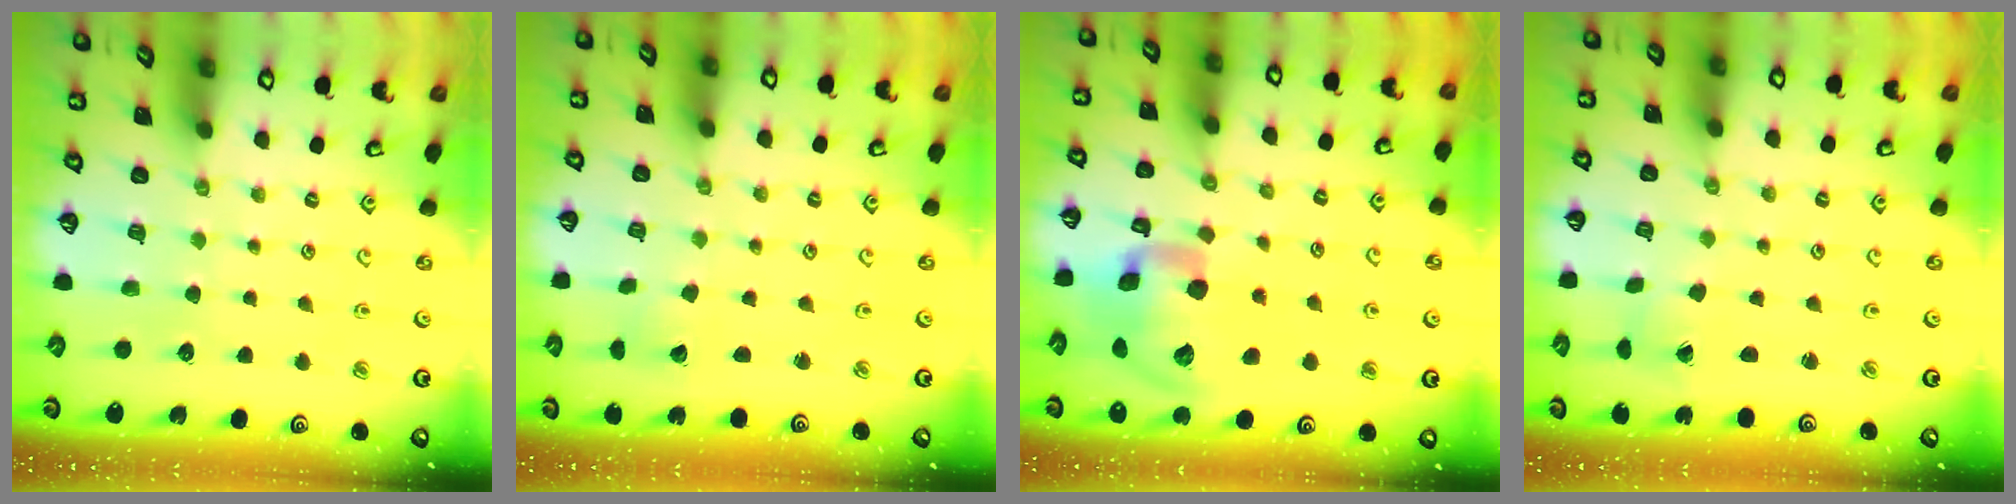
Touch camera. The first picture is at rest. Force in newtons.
{"total": 2.6, "press": 2.6, "slide": 0.1}
{"total": 19.0, "press": 18.8, "slide": 2.7}
{"total": 1.7, "press": 1.7, "slide": 0.1}